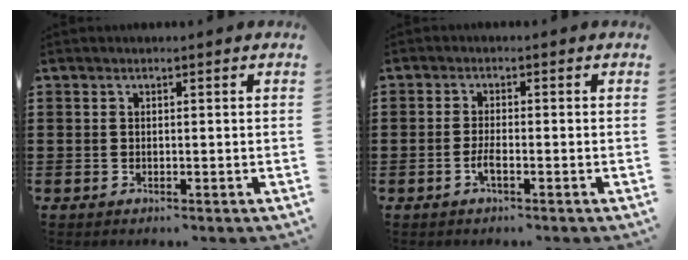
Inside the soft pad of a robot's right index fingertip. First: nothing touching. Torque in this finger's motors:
{"motor_torque": [1.96, 0.18, 0.16, 0.00]}